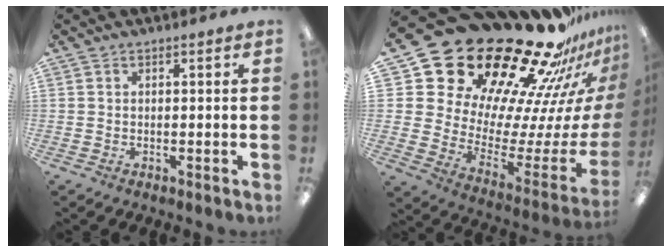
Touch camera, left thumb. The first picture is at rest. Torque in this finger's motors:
{"motor_torque": [0.94, 1.19, 1.55, -1.22, 0.21]}